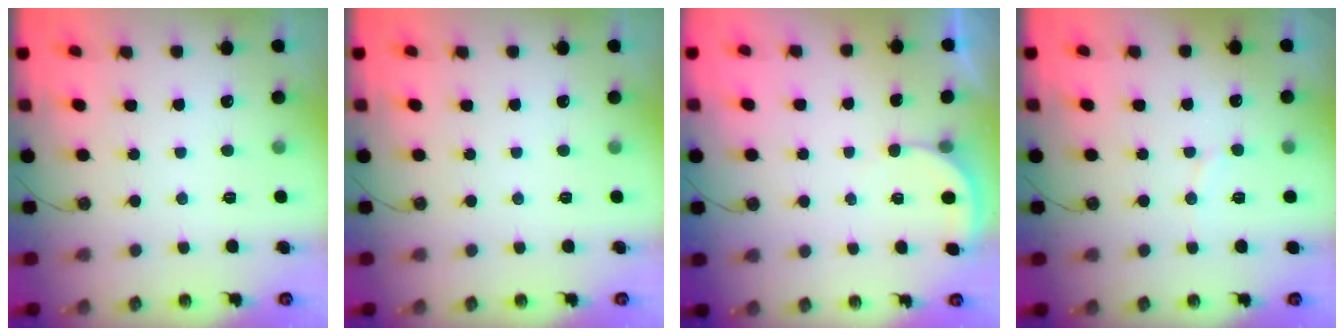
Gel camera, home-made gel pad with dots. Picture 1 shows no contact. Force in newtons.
{"total": 0.0}
{"total": 2.3, "press": 2.3, "slide": 0.2}
{"total": 5.3, "press": 5.2, "slide": 0.7}